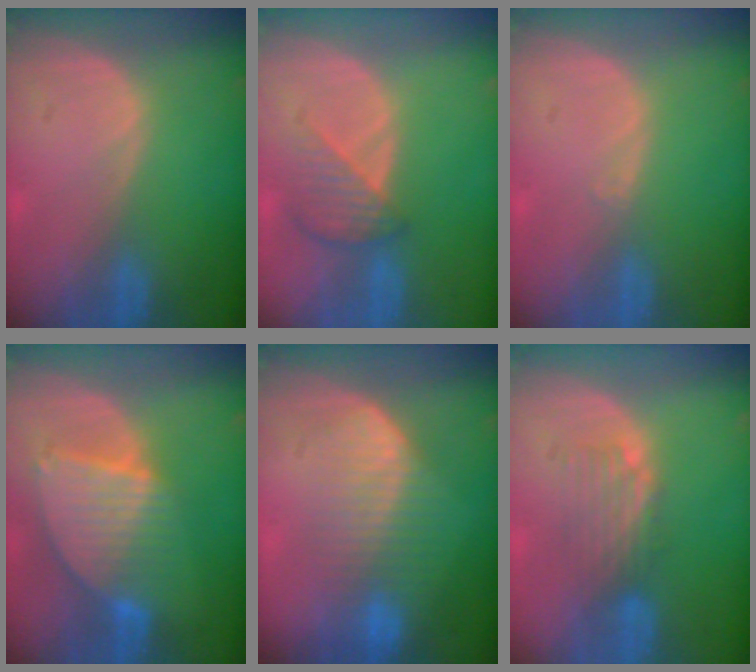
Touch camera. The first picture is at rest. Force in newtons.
{"total": 4.5, "press": 4.1, "slide": 1.7}
{"total": 0.6, "press": 0.4, "slide": 0.4}
{"total": 8.6, "press": 7.5, "slide": 4.2}
{"total": 7.3, "press": 7.1, "slide": 1.7}
{"total": 4.7, "press": 4.0, "slide": 2.5}